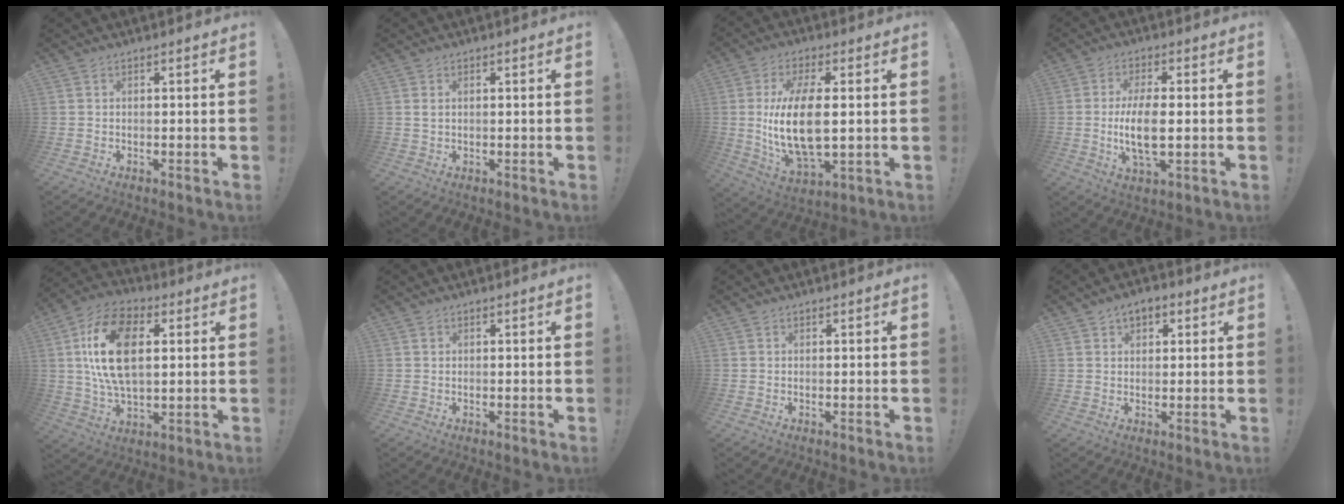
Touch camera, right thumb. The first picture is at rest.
{"total": 1.4, "force": [0.6, 0.7, 1.0], "torque": [-0.020, 0.002, 0.011]}
{"total": 16.9, "force": [0.8, 7.8, 15.0], "torque": [-0.297, -0.014, 0.012]}
{"total": 10.6, "force": [-0.7, 4.2, 9.7], "torque": [-0.195, -0.012, -0.017]}
{"total": 19.3, "force": [4.0, 11.1, 15.3], "torque": [-0.282, 0.004, 0.065]}
{"total": 0.7, "force": [0.3, 0.6, 0.1], "torque": [0.007, 0.000, 0.005]}
{"total": 0.0}
{"total": 4.3, "force": [2.0, 3.0, 2.2], "torque": [-0.030, -0.001, 0.035]}